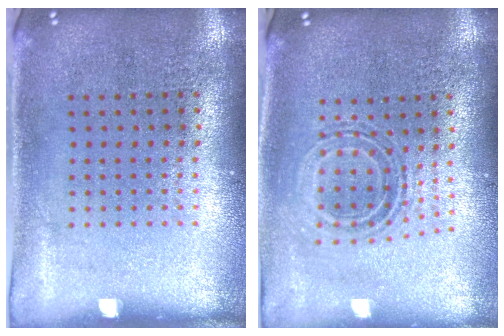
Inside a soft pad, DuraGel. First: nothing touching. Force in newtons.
{"total": 0.7, "press": 0.7, "slide": 0.2}